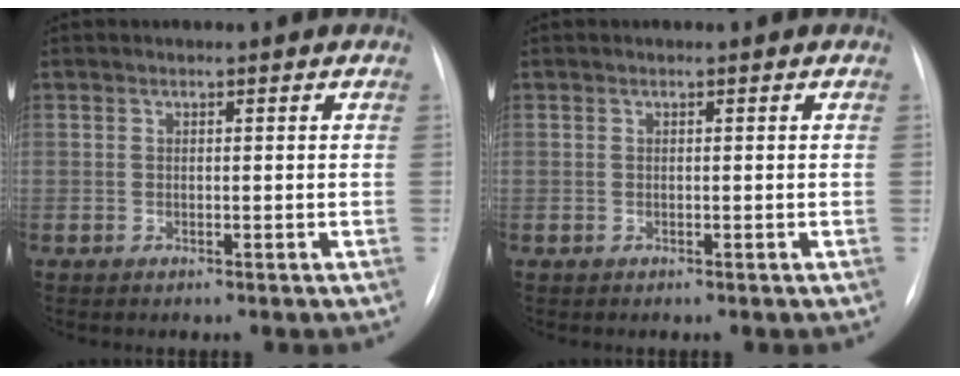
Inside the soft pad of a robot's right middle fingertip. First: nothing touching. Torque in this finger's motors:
{"motor_torque": [0.20, -0.17, 0.03, 0.02]}